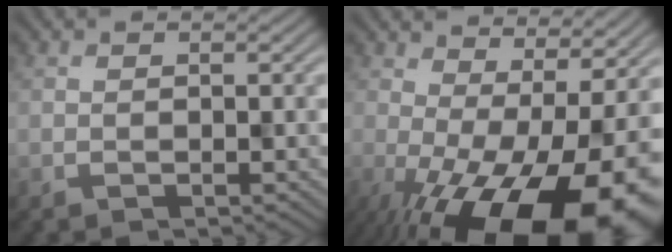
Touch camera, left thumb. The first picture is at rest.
{"total": 18.0, "force": [-6.1, 7.1, 15.4], "torque": [-0.246, -0.030, -0.078]}